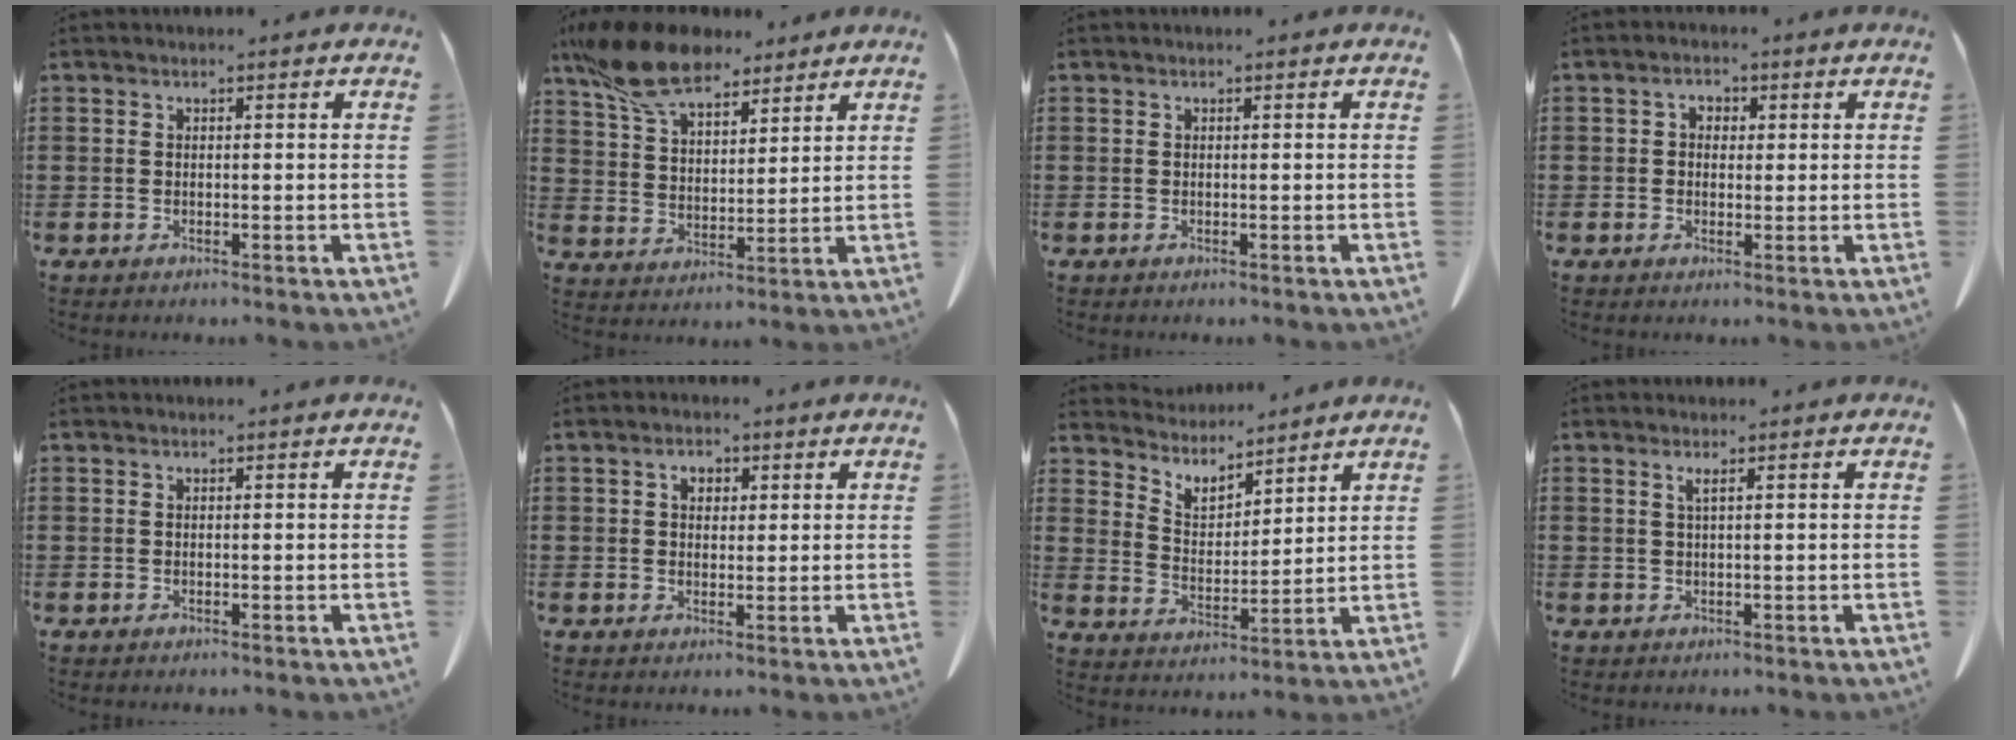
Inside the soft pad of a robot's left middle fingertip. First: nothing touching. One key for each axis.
{"total": 12.3, "fx": 9.6, "fy": 4.3, "fz": 6.3, "tx": -0.152, "ty": -0.017, "tz": 0.183}
{"total": 0.0}
{"total": 2.0, "fx": 0.3, "fy": 1.7, "fz": 1.1, "tx": -0.026, "ty": 0.009, "tz": 0.003}
{"total": 0.0}
{"total": 2.7, "fx": 1.0, "fy": 1.9, "fz": 1.5, "tx": -0.029, "ty": 0.007, "tz": 0.015}
{"total": 4.8, "fx": 4.6, "fy": 1.4, "fz": 0.1, "tx": -0.029, "ty": -0.032, "tz": 0.080}
{"total": 1.1, "fx": 0.5, "fy": 0.1, "fz": 1.1, "tx": -0.023, "ty": 0.000, "tz": 0.008}